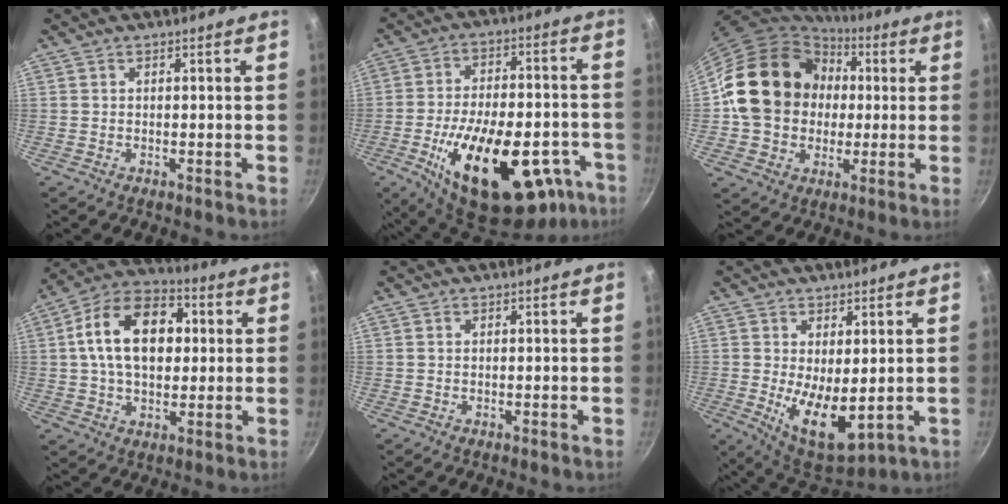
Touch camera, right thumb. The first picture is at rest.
{"total": 30.3, "force": [-12.5, 14.9, 23.2], "torque": [-0.325, 0.034, -0.172]}
{"total": 19.9, "force": [1.8, 16.8, 10.6], "torque": [-0.163, 0.032, 0.030]}
{"total": 17.2, "force": [2.8, 11.3, 12.6], "torque": [-0.179, 0.022, 0.029]}
{"total": 0.0}
{"total": 10.9, "force": [-0.2, 5.1, 9.7], "torque": [-0.137, -0.028, 0.015]}